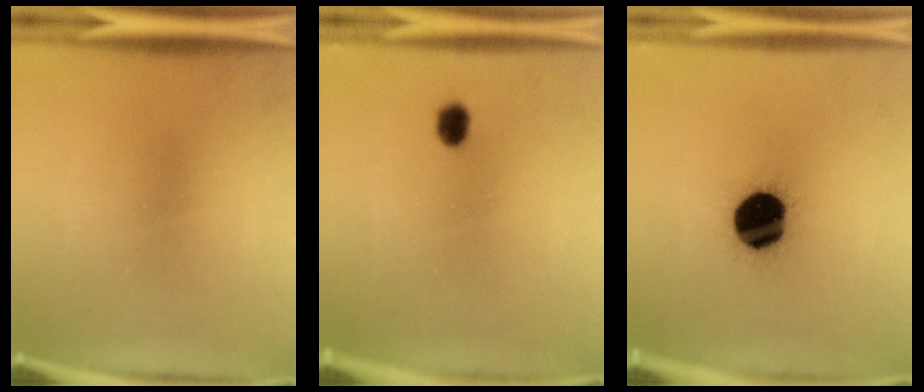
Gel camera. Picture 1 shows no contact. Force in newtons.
{"total": 2.6}
{"total": 19.9}